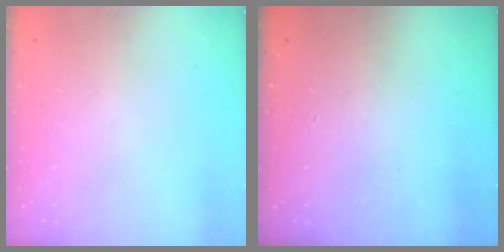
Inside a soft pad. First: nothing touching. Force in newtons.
{"total": 3.3, "press": 3.3, "slide": 0.3}